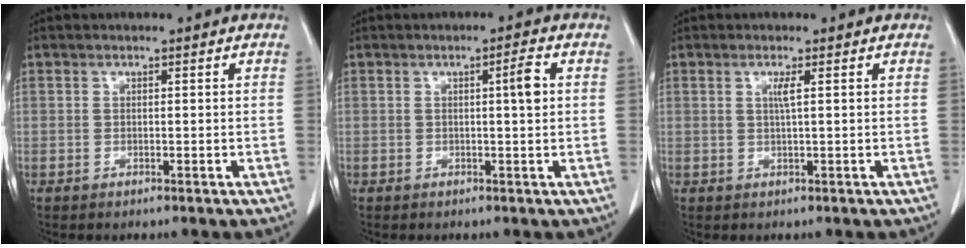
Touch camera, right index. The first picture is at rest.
{"total": 2.6, "force": [0.5, -0.1, 2.6], "torque": [-0.041, 0.002, 0.009]}
{"total": 1.5, "force": [0.4, -0.3, 1.4], "torque": [-0.031, -0.001, 0.009]}